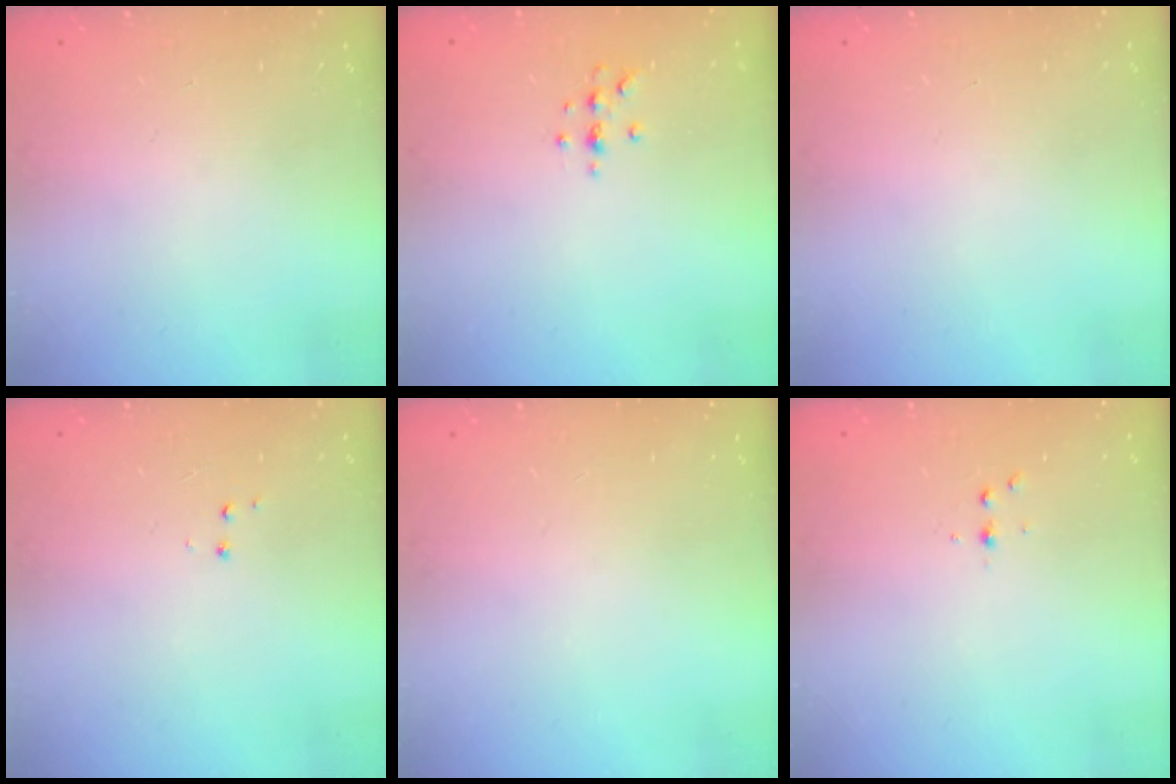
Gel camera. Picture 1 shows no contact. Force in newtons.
{"total": 3.7, "press": 3.7, "slide": 0.5}
{"total": 0.0}
{"total": 3.3, "press": 3.3, "slide": 0.4}
{"total": 0.0}
{"total": 3.2, "press": 3.1, "slide": 0.4}